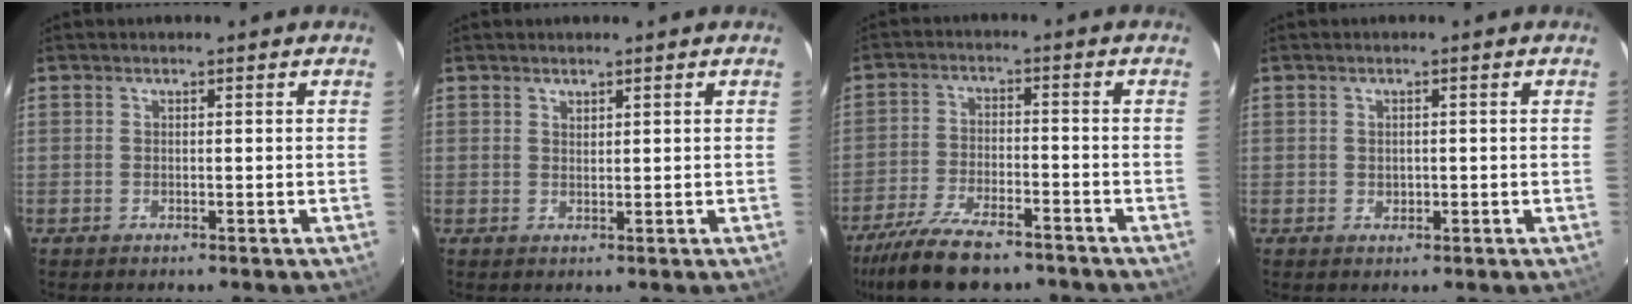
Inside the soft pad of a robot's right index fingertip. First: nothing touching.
{"total": 1.0, "force": [0.9, 0.4, 0.2], "torque": [-0.003, 0.001, 0.016]}
{"total": 15.3, "force": [-12.1, 5.1, 7.8], "torque": [-0.175, -0.022, -0.206]}
{"total": 1.3, "force": [0.0, 1.2, 0.6], "torque": [-0.005, 0.003, 0.001]}